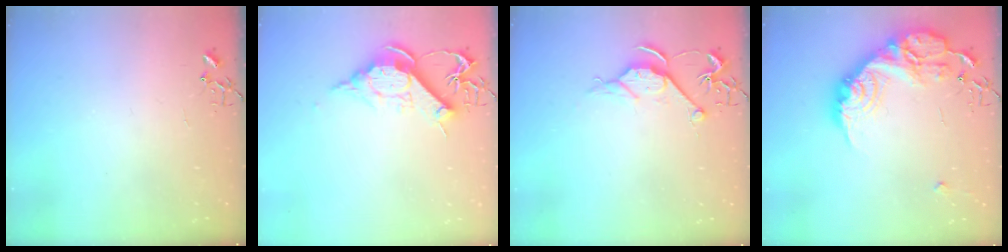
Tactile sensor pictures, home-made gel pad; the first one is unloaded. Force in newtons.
{"total": 11.9, "press": 11.9, "slide": 0.4}
{"total": 7.2, "press": 7.1, "slide": 0.7}
{"total": 23.6, "press": 23.5, "slide": 1.7}